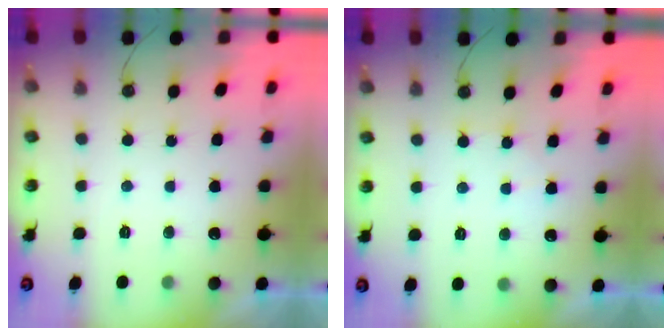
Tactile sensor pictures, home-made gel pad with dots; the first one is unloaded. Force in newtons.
{"total": 3.3, "press": 3.2, "slide": 0.4}